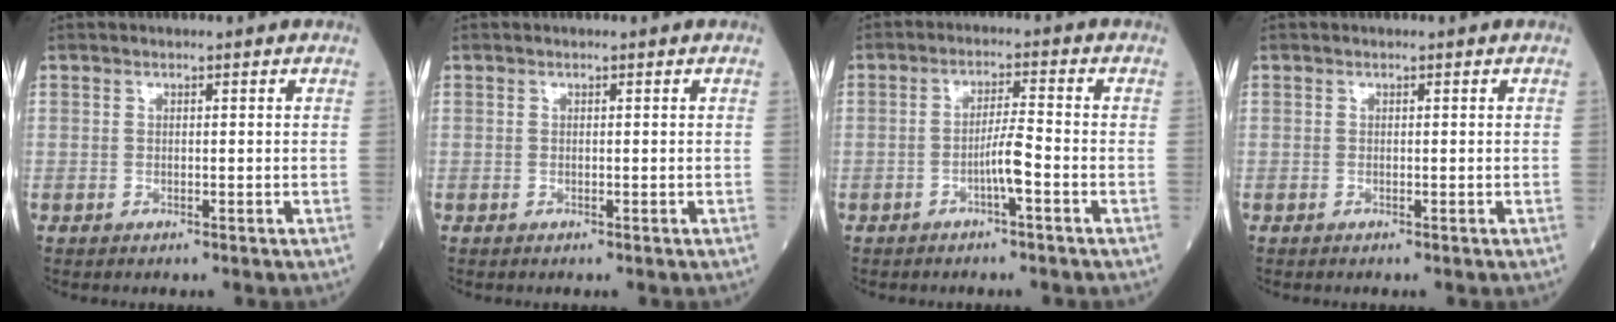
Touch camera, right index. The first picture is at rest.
{"total": 0.0}
{"total": 3.7, "force": [-1.7, -0.1, 3.3], "torque": [-0.058, 0.004, -0.032]}
{"total": 0.0}